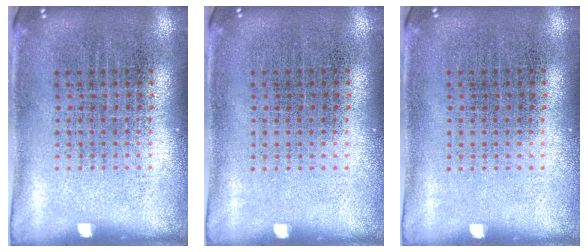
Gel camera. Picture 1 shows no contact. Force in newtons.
{"total": 0.0}
{"total": 0.0}